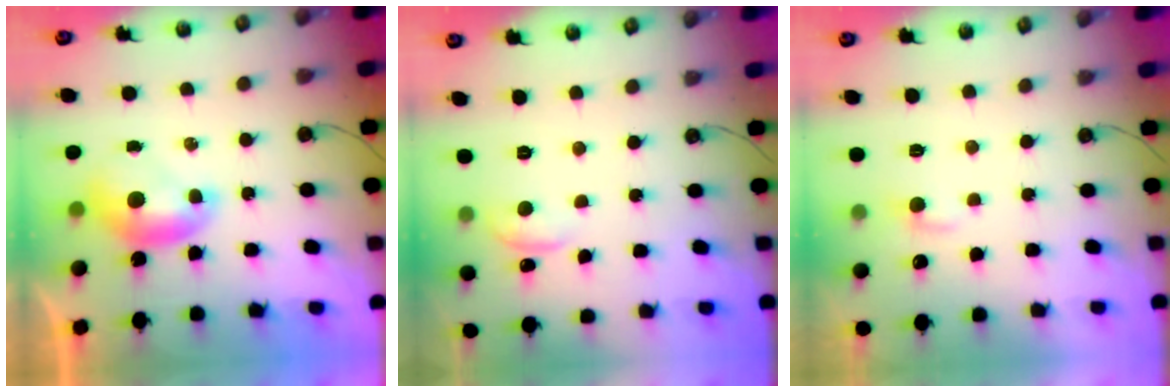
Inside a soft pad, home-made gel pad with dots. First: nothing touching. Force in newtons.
{"total": 1.6, "press": 1.3, "slide": 0.8}
{"total": 2.1, "press": 2.1, "slide": 0.4}